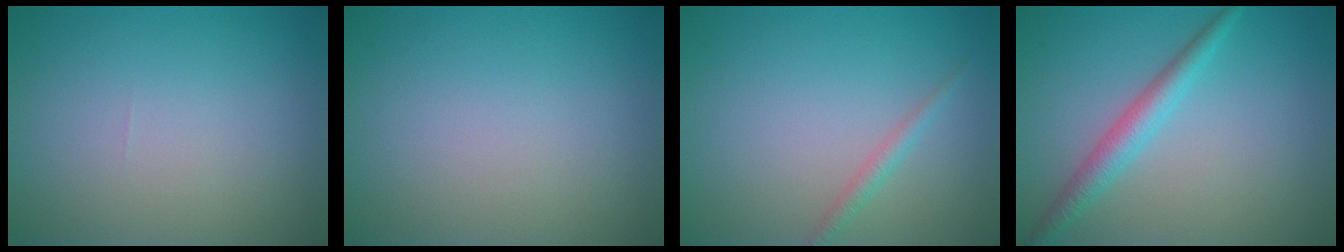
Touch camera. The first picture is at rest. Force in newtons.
{"total": 0.0}
{"total": 1.1, "press": 1.1, "slide": 0.1}
{"total": 2.8, "press": 2.8, "slide": 0.1}